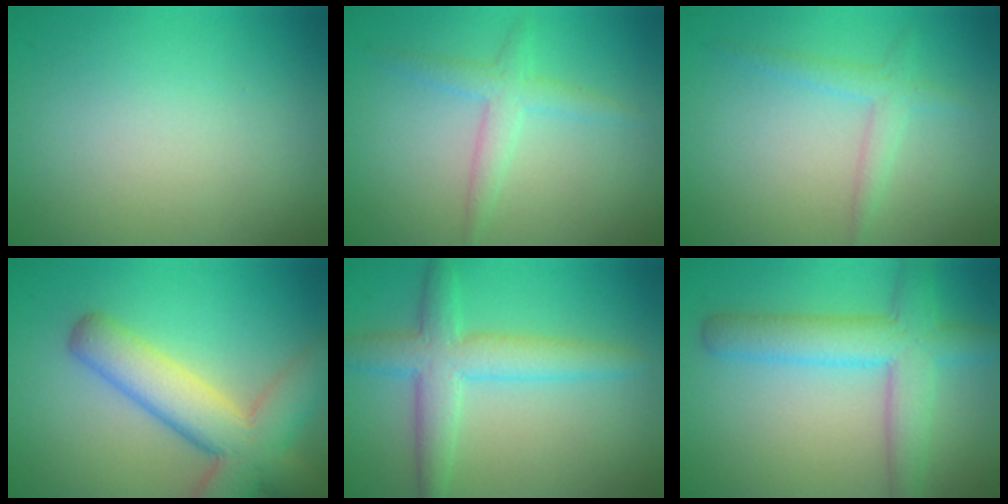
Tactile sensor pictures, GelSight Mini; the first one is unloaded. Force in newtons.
{"total": 2.2, "press": 2.2, "slide": 0.1}
{"total": 1.9, "press": 1.9, "slide": 0.1}
{"total": 7.9, "press": 7.9, "slide": 0.5}
{"total": 4.6, "press": 4.6, "slide": 0.1}
{"total": 5.5, "press": 5.5, "slide": 0.2}